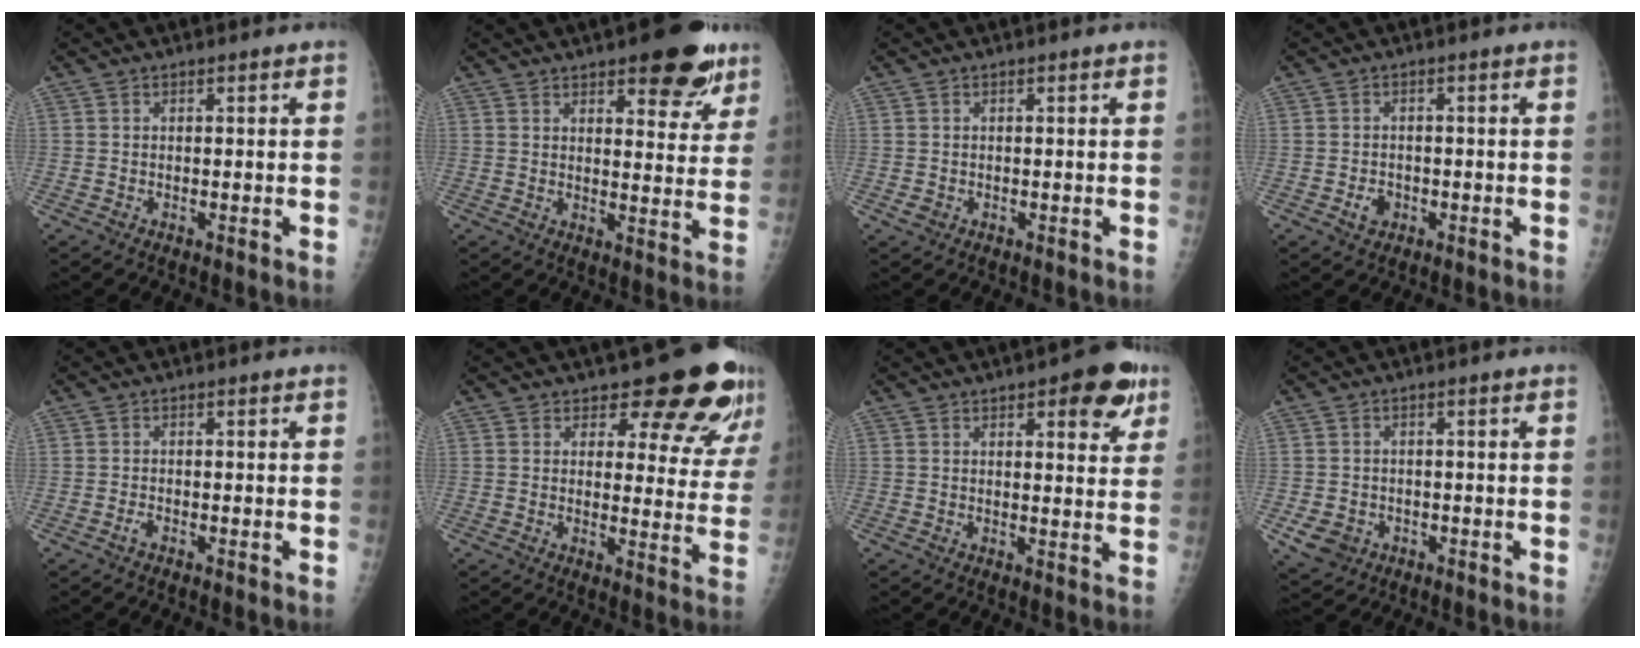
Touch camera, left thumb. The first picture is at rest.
{"total": 12.5, "force": [8.0, 4.9, 8.3], "torque": [-0.058, -0.038, 0.103]}
{"total": 1.0, "force": [-0.1, 0.9, 0.4], "torque": [-0.006, -0.001, 0.001]}
{"total": 2.4, "force": [-1.0, 1.9, 1.2], "torque": [-0.011, 0.006, -0.013]}
{"total": 0.9, "force": [-0.6, 0.3, 0.6], "torque": [-0.014, 0.002, -0.014]}
{"total": 13.5, "force": [11.1, 4.9, 5.9], "torque": [-0.025, -0.083, 0.121]}
{"total": 8.9, "force": [4.8, 3.5, 6.6], "torque": [-0.054, -0.017, 0.055]}
{"total": 4.7, "force": [-1.5, 4.1, 1.9], "torque": [-0.032, 0.002, -0.015]}